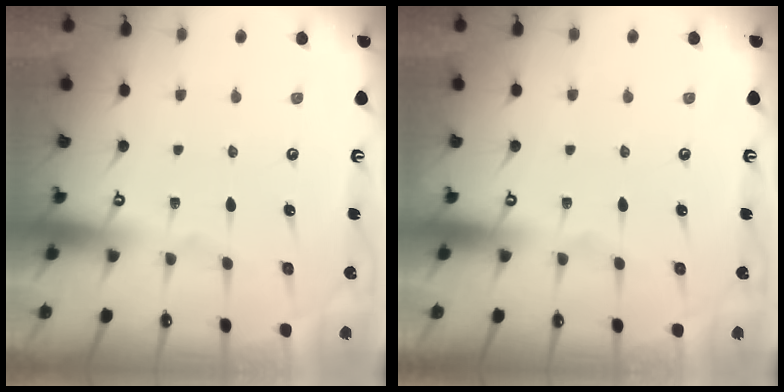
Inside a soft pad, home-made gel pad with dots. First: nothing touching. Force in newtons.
{"total": 0.0}